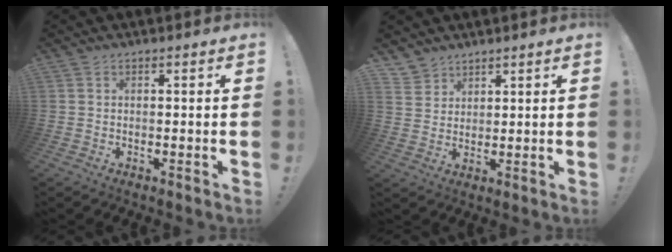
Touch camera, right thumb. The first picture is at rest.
{"total": 4.2, "force": [3.3, 2.6, 0.1], "torque": [-0.004, -0.027, 0.065]}